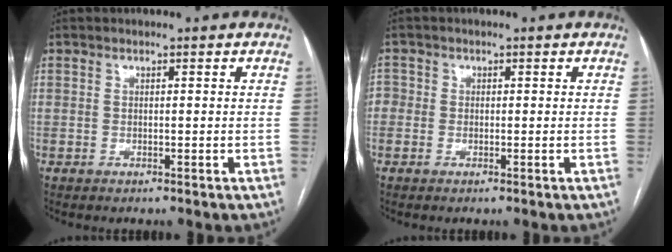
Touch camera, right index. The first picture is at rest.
{"total": 1.9, "force": [-0.2, 1.8, 0.6], "torque": [-0.002, 0.007, -0.007]}